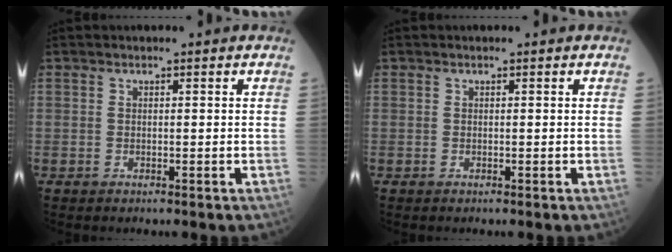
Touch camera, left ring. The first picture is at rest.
{"total": 0.0}